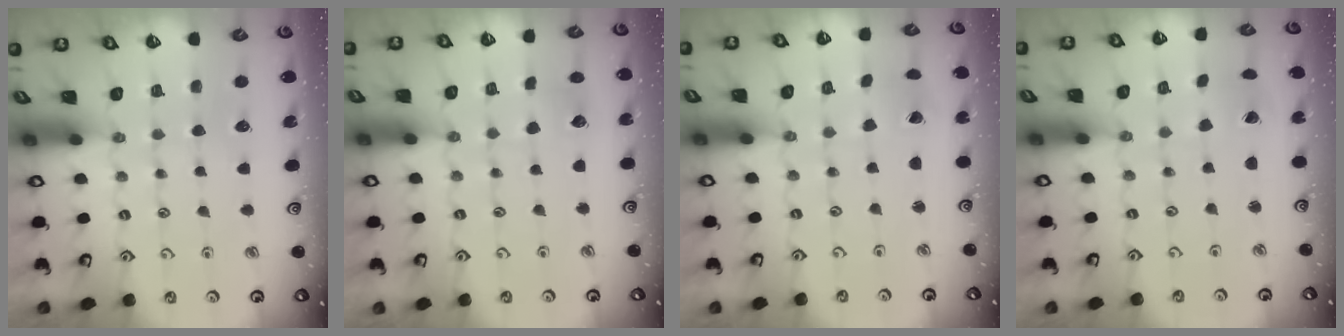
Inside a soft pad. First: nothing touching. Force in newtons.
{"total": 3.4, "press": 3.3, "slide": 0.4}
{"total": 1.5, "press": 1.5, "slide": 0.3}
{"total": 1.2, "press": 1.1, "slide": 0.4}